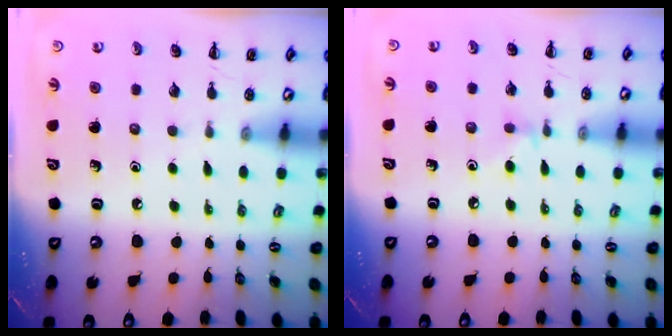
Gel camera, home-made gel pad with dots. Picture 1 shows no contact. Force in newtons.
{"total": 3.0, "press": 2.8, "slide": 1.1}